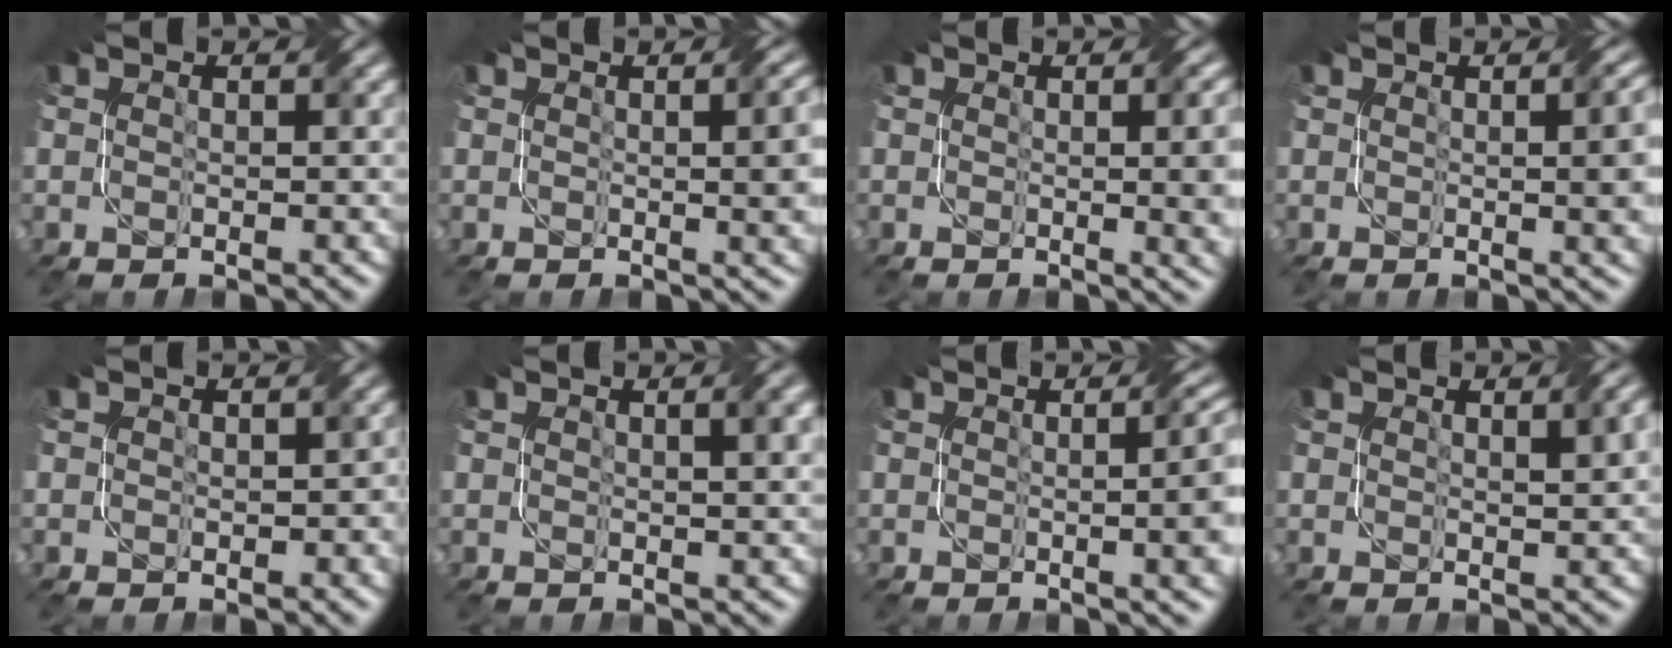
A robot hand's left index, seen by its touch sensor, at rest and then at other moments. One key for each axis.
{"total": 5.8, "fx": 0.5, "fy": 2.1, "fz": 5.3, "tx": -0.033, "ty": 0.008, "tz": 0.012}
{"total": 5.7, "fx": 0.3, "fy": 2.1, "fz": 5.3, "tx": -0.035, "ty": 0.001, "tz": 0.011}
{"total": 5.6, "fx": 0.5, "fy": 2.1, "fz": 5.2, "tx": -0.031, "ty": 0.010, "tz": 0.010}
{"total": 1.1, "fx": 0.0, "fy": 0.9, "fz": 0.7, "tx": -0.008, "ty": -0.001, "tz": 0.001}
{"total": 3.4, "fx": 1.4, "fy": 1.2, "fz": 2.9, "tx": -0.027, "ty": 0.008, "tz": 0.016}
{"total": 8.5, "fx": 0.4, "fy": 3.8, "fz": 7.7, "tx": -0.036, "ty": 0.017, "tz": 0.001}
{"total": 2.7, "fx": 1.4, "fy": 0.8, "fz": 2.2, "tx": -0.019, "ty": 0.005, "tz": 0.022}